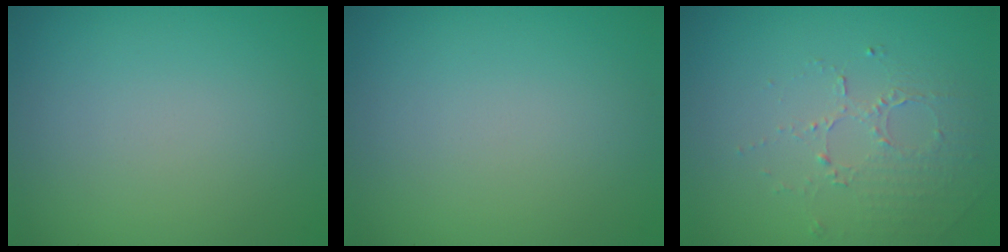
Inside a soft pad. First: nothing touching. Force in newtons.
{"total": 0.0}
{"total": 1.7, "press": 1.2, "slide": 1.2}